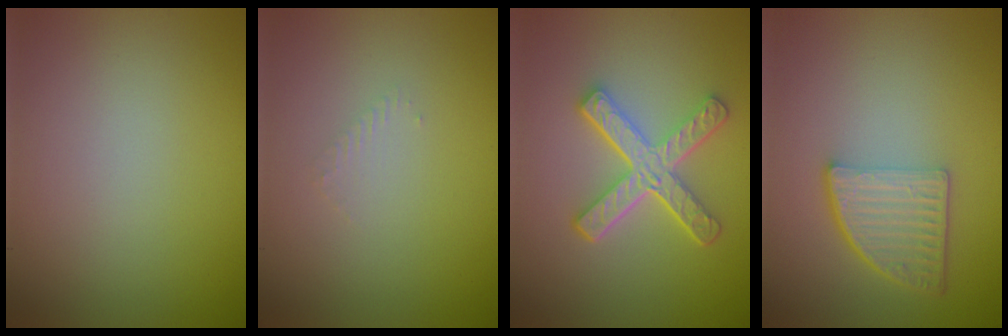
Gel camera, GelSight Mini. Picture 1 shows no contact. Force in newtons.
{"total": 0.8, "press": 0.8, "slide": 0.3}
{"total": 5.1, "press": 3.7, "slide": 3.5}
{"total": 4.7, "press": 3.4, "slide": 3.2}